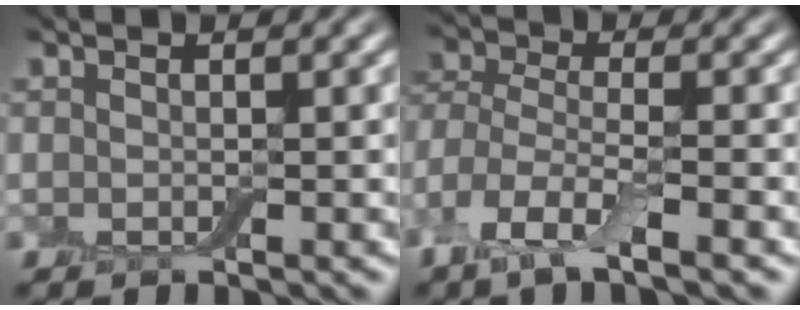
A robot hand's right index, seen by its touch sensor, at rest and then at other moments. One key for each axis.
{"total": 6.8, "fx": -3.2, "fy": 3.3, "fz": 5.1, "tx": -0.111, "ty": -0.005, "tz": -0.071}